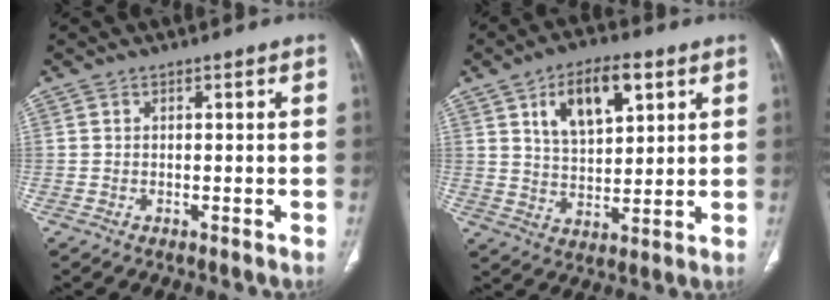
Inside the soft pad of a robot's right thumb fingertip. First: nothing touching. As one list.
[{"total": 12.4, "force": [5.4, 6.3, 9.2], "torque": [-0.129, -0.012, 0.098]}]